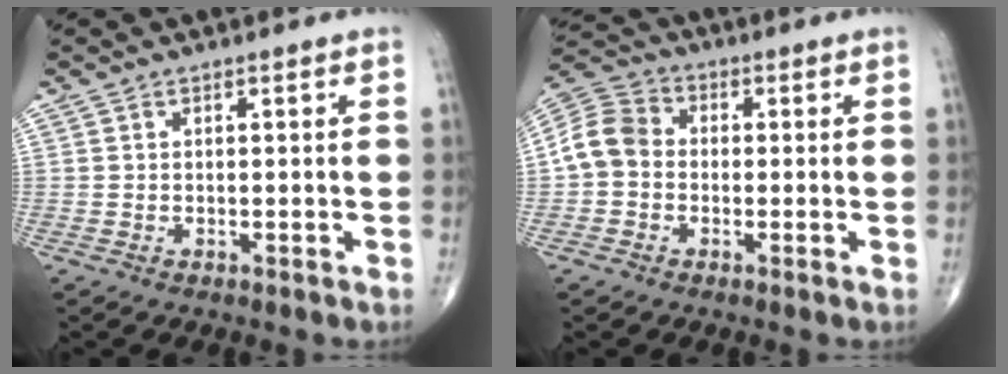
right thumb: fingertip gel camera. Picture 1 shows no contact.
{"total": 8.2, "force": [-0.8, 6.9, 4.4], "torque": [-0.076, 0.029, -0.031]}